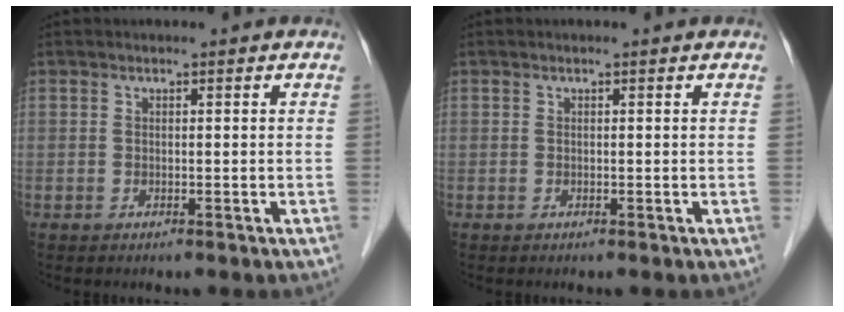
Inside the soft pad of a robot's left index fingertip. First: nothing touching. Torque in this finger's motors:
{"motor_torque": [-0.08, 0.08, 0.00, 0.00]}